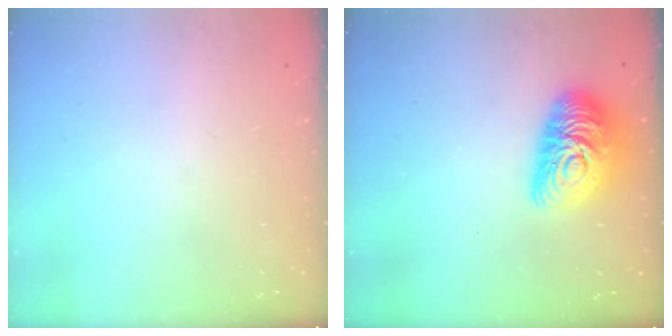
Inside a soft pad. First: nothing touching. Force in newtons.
{"total": 13.8, "press": 13.8, "slide": 1.3}